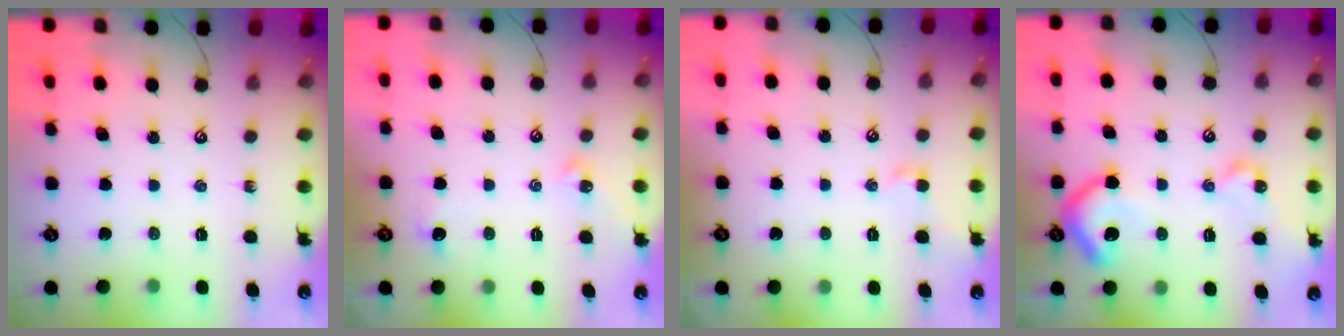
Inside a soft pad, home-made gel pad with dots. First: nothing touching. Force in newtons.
{"total": 2.1, "press": 2.0, "slide": 0.6}
{"total": 0.8, "press": 0.6, "slide": 0.5}
{"total": 10.6, "press": 10.5, "slide": 1.2}